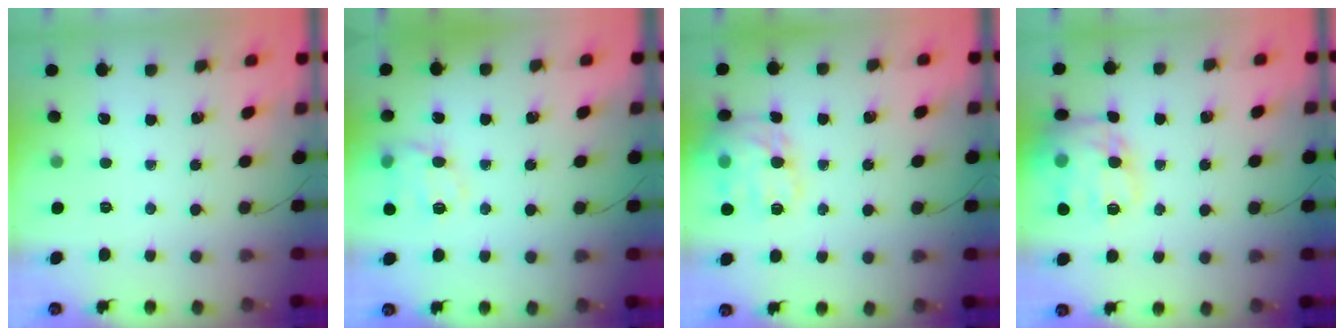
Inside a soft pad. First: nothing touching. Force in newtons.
{"total": 10.1, "press": 10.1, "slide": 0.8}
{"total": 16.8, "press": 16.7, "slide": 1.5}
{"total": 16.2, "press": 16.0, "slide": 2.5}